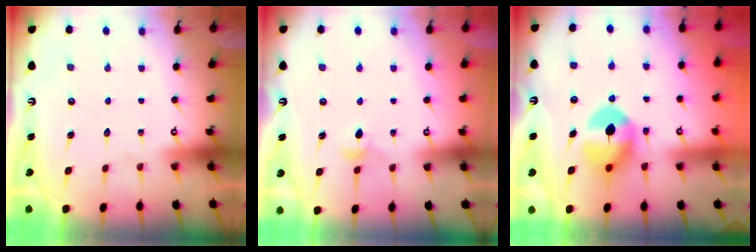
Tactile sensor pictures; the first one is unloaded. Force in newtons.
{"total": 3.3, "press": 3.2, "slide": 0.8}
{"total": 9.6, "press": 9.5, "slide": 1.4}